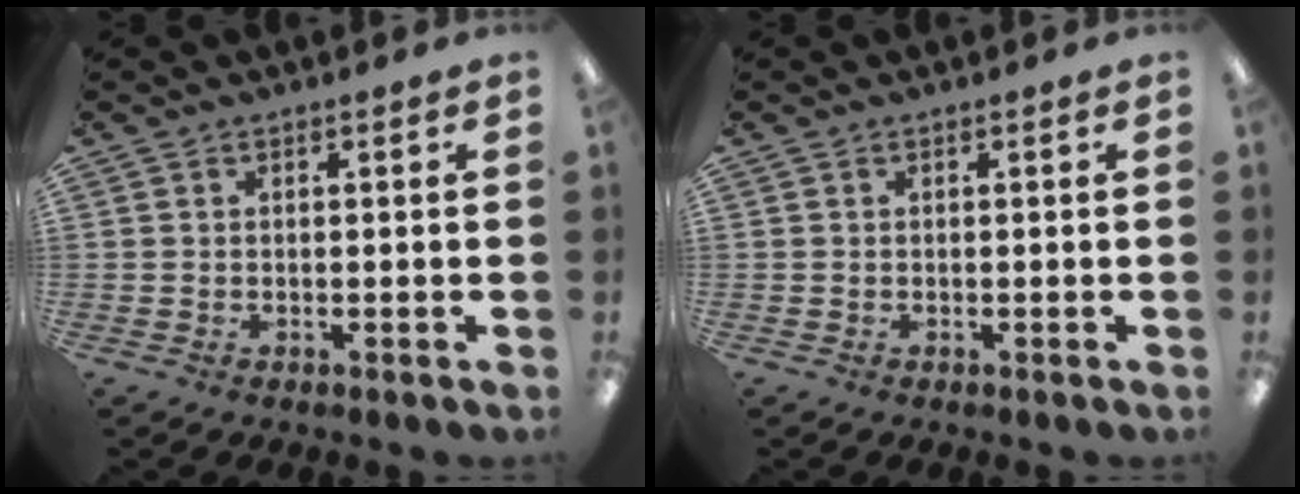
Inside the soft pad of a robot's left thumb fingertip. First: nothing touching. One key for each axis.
{"total": 0.0}